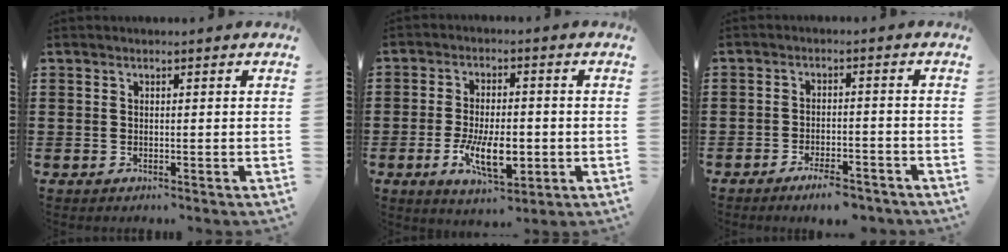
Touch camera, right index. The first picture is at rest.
{"total": 8.9, "force": [-2.6, 3.9, 7.6], "torque": [-0.144, -0.011, -0.043]}
{"total": 4.1, "force": [-3.6, 0.6, 1.9], "torque": [-0.030, 0.003, -0.067]}